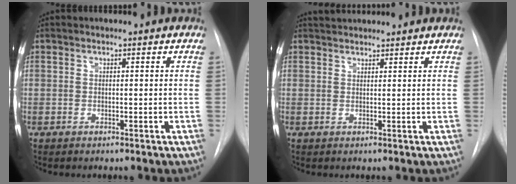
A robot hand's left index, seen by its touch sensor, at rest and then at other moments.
{"total": 5.2, "force": [5.0, 0.8, 1.1], "torque": [-0.016, 0.033, 0.067]}